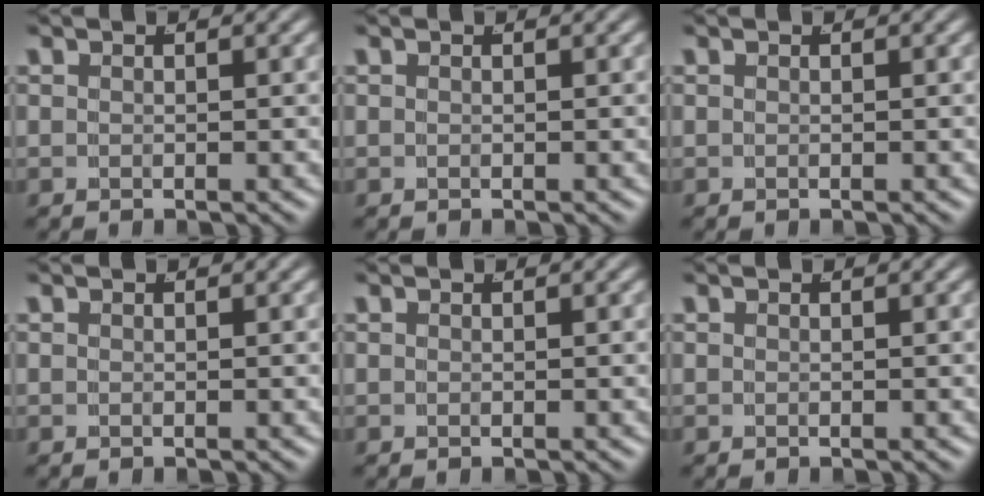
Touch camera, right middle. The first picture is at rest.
{"total": 0.0}
{"total": 0.0}
{"total": 0.0}
{"total": 0.0}
{"total": 0.0}